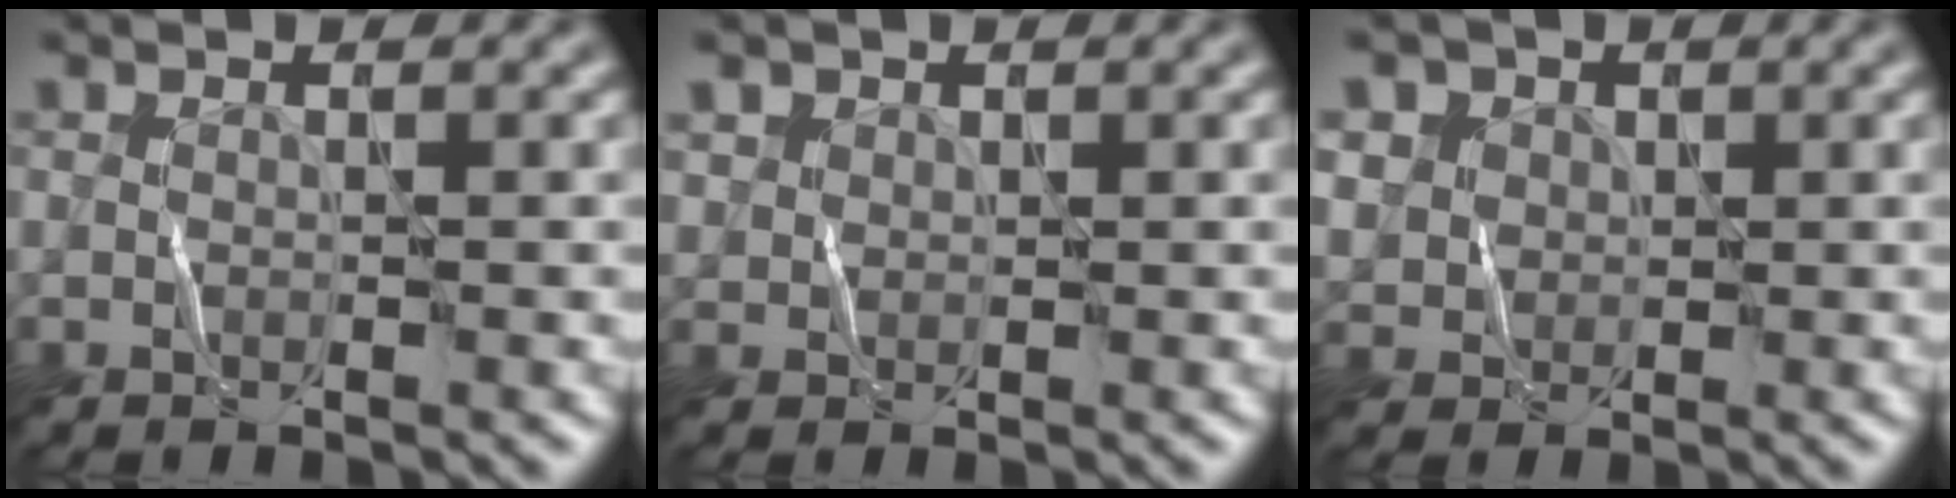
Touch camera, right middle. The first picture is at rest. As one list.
[{"total": 1.0, "force": [0.8, 0.6, -0.3], "torque": [-0.001, 0.008, 0.010]}, {"total": 3.2, "force": [1.9, 2.6, 0.2], "torque": [-0.040, 0.011, 0.041]}]